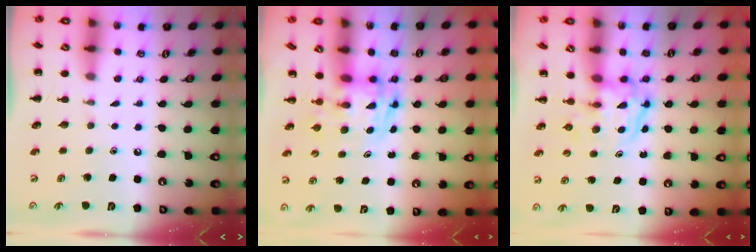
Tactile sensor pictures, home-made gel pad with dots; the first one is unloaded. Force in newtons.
{"total": 2.8, "press": 2.8, "slide": 0.5}
{"total": 3.8, "press": 3.8, "slide": 0.3}